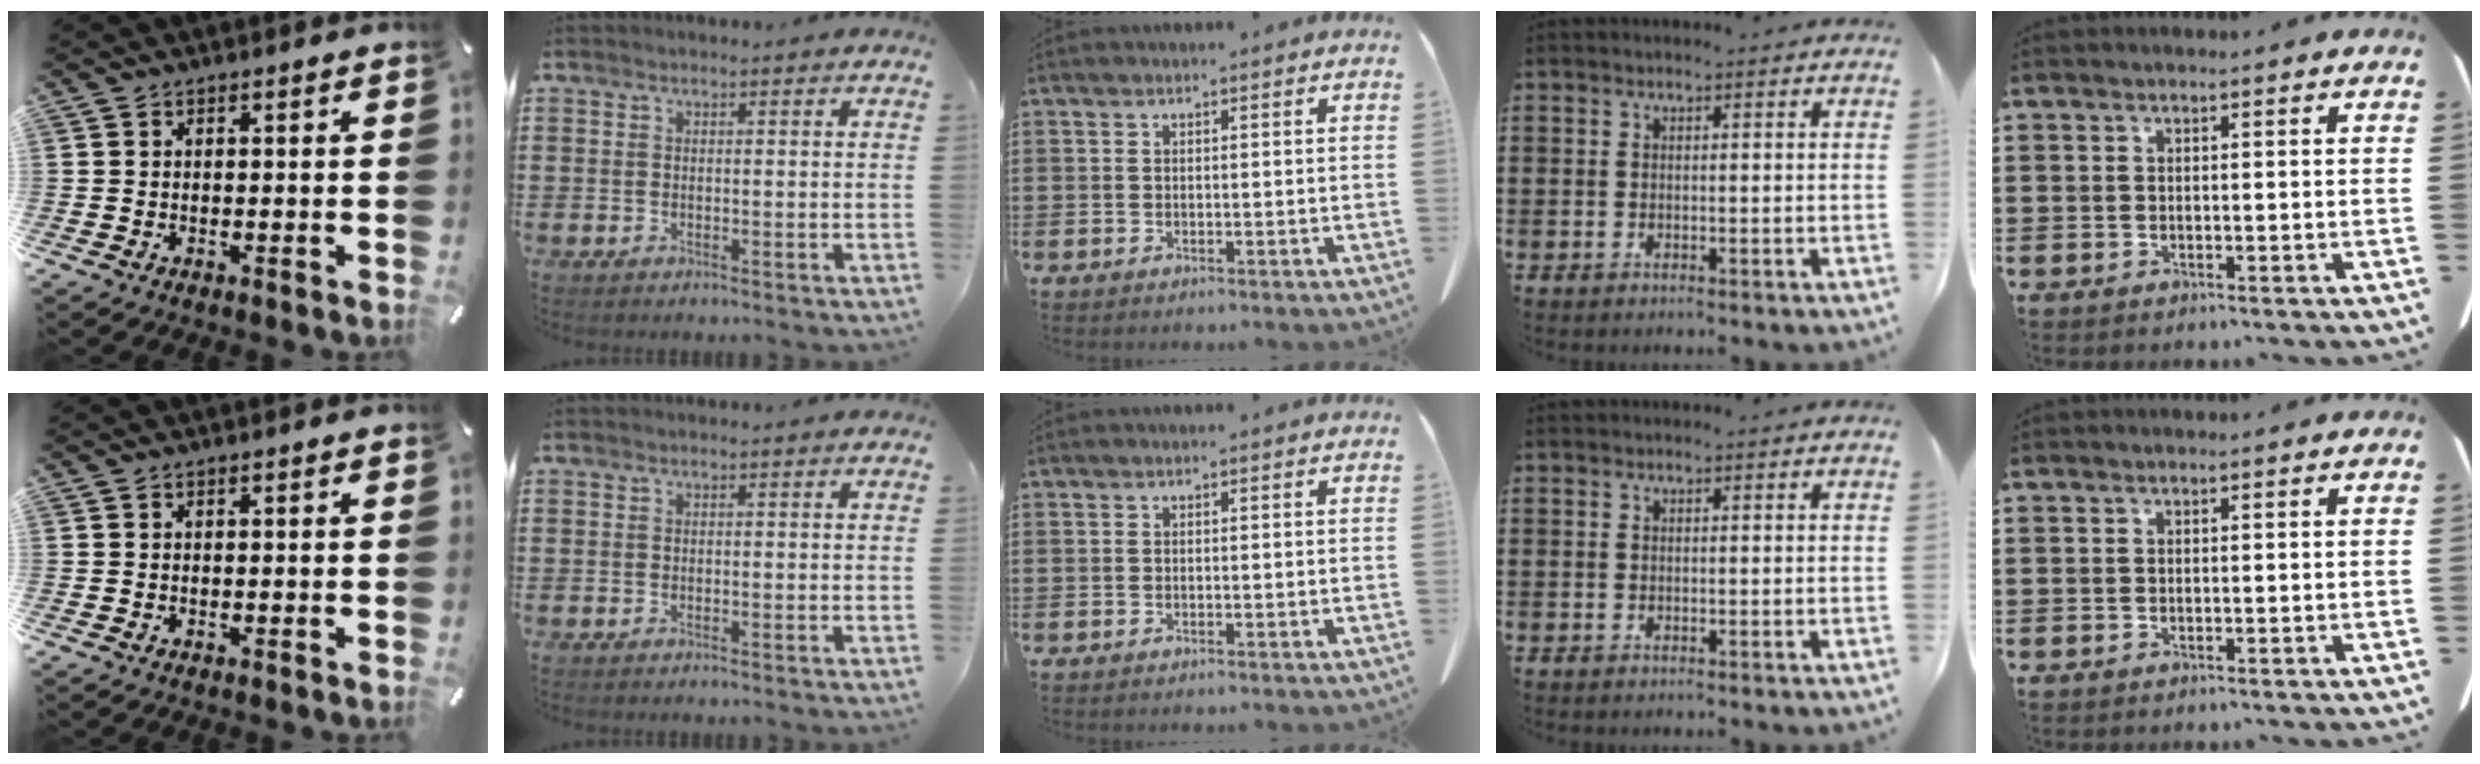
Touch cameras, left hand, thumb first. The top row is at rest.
{}